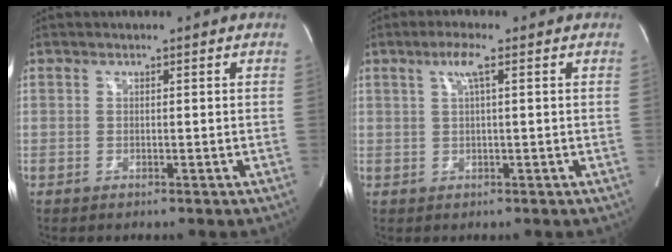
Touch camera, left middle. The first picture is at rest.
{"total": 3.0, "force": [1.3, -0.1, 2.7], "torque": [-0.062, 0.004, 0.026]}